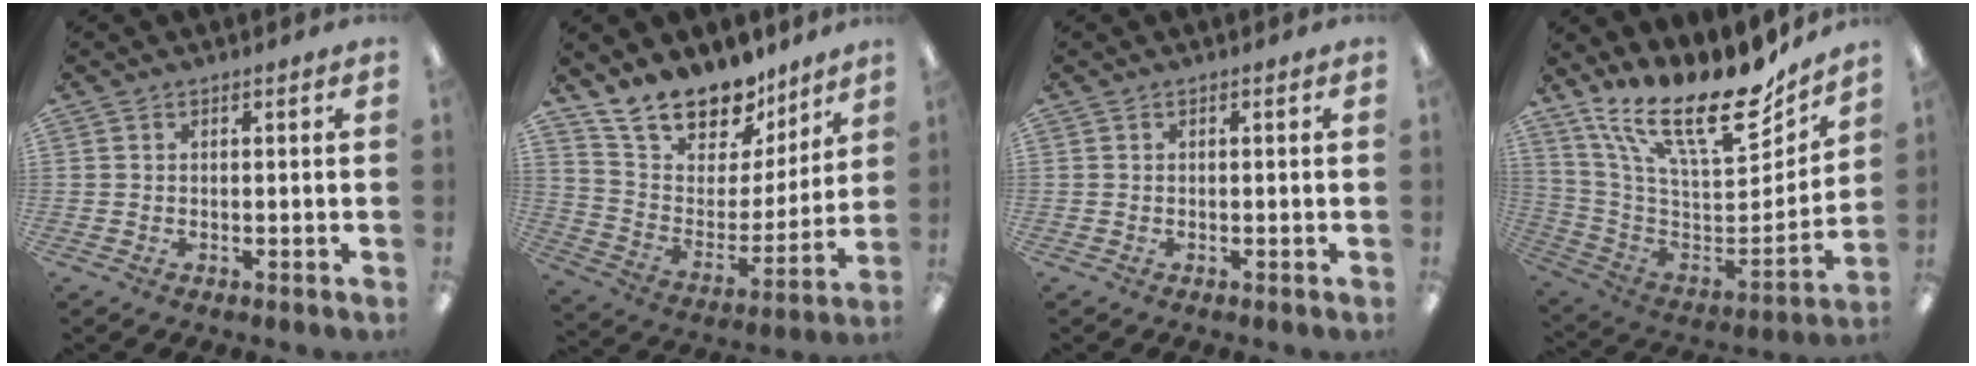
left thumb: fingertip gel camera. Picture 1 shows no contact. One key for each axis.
{"total": 15.4, "fx": 13.9, "fy": 6.0, "fz": 2.9, "tx": -0.076, "ty": -0.122, "tz": 0.256}
{"total": 0.0}
{"total": 23.4, "fx": 16.1, "fy": 8.7, "fz": 14.6, "tx": -0.234, "ty": -0.113, "tz": 0.278}